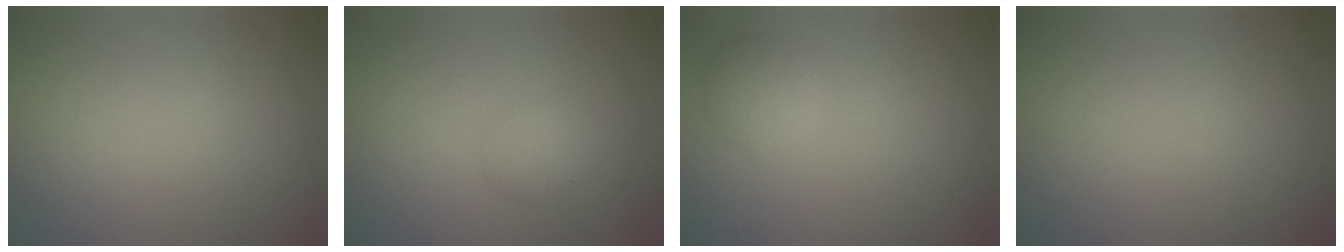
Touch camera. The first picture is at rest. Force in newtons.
{"total": 1.7, "press": 1.7, "slide": 0.0}
{"total": 2.1, "press": 2.1, "slide": 0.0}
{"total": 0.0}